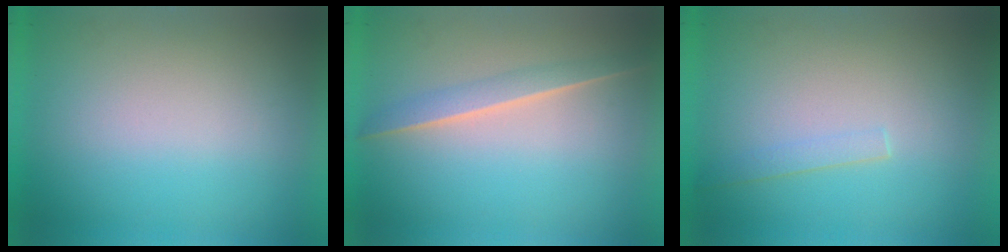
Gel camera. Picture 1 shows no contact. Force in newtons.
{"total": 1.5}
{"total": 1.1}